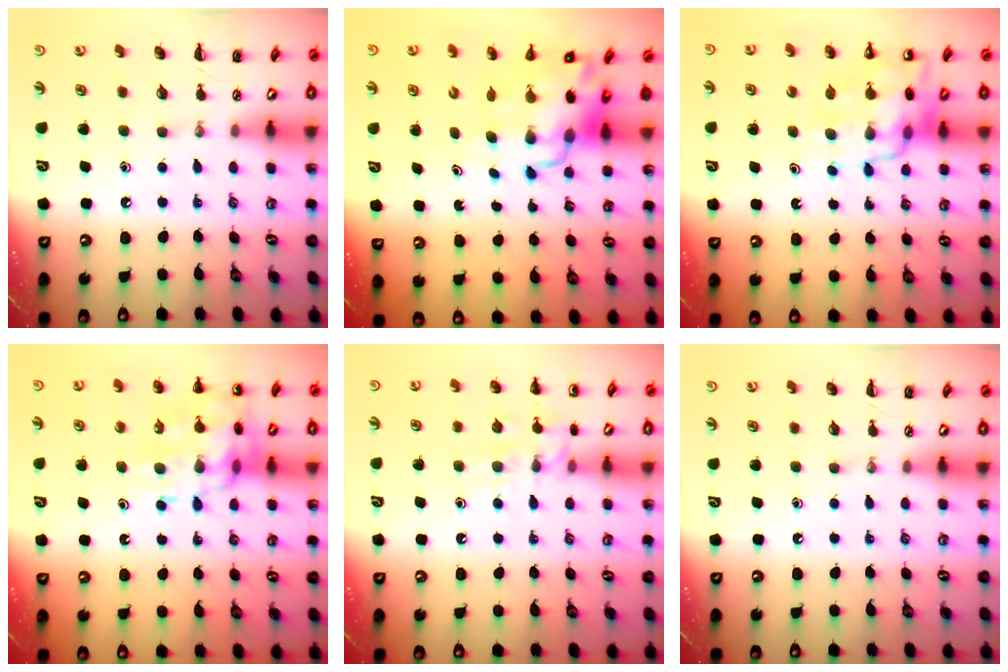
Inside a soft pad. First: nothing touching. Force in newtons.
{"total": 11.2, "press": 10.9, "slide": 2.9}
{"total": 14.0, "press": 13.5, "slide": 3.7}
{"total": 20.7, "press": 20.5, "slide": 3.0}
{"total": 10.7, "press": 10.6, "slide": 0.9}
{"total": 0.0}